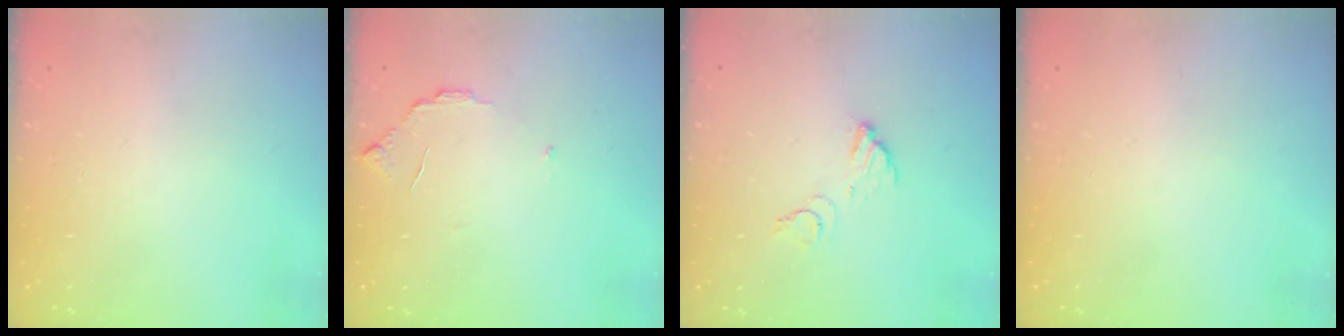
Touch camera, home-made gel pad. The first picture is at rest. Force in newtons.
{"total": 4.9, "press": 4.9, "slide": 0.4}
{"total": 5.1, "press": 5.1, "slide": 0.3}
{"total": 0.0}